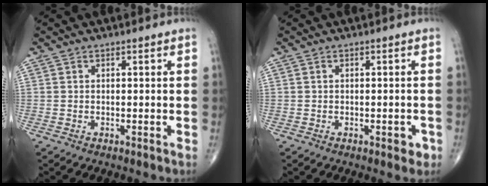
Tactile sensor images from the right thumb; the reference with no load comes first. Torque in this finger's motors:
{"motor_torque": [0.10, 0.32, 0.09, -0.16, 0.11]}